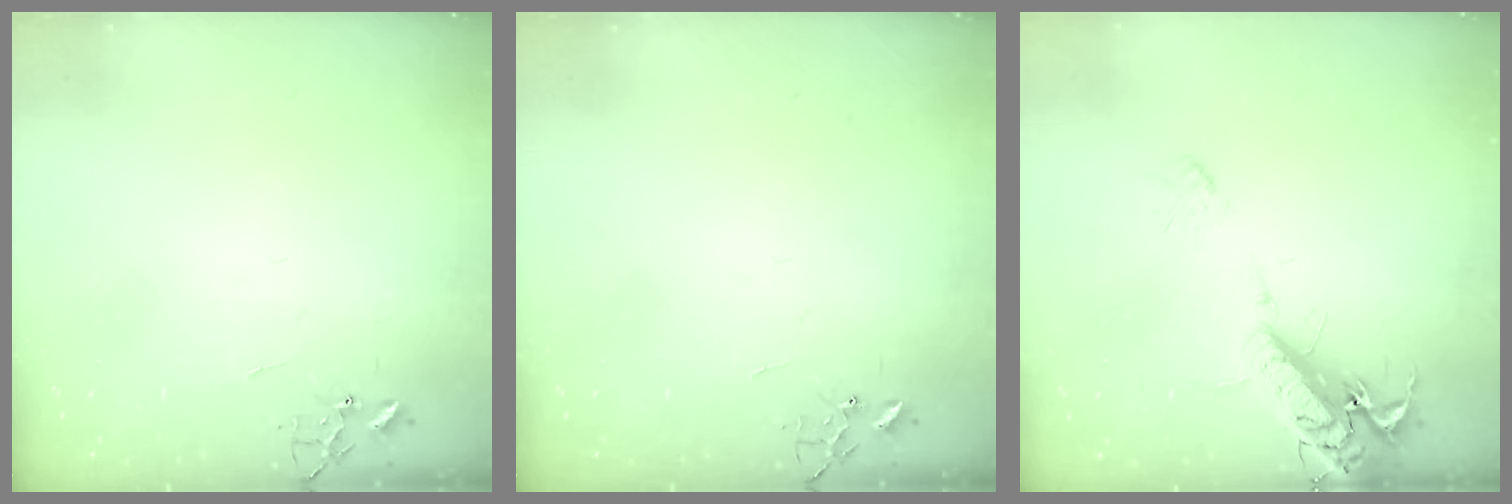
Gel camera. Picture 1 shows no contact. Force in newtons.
{"total": 0.0}
{"total": 16.4, "press": 15.9, "slide": 3.8}